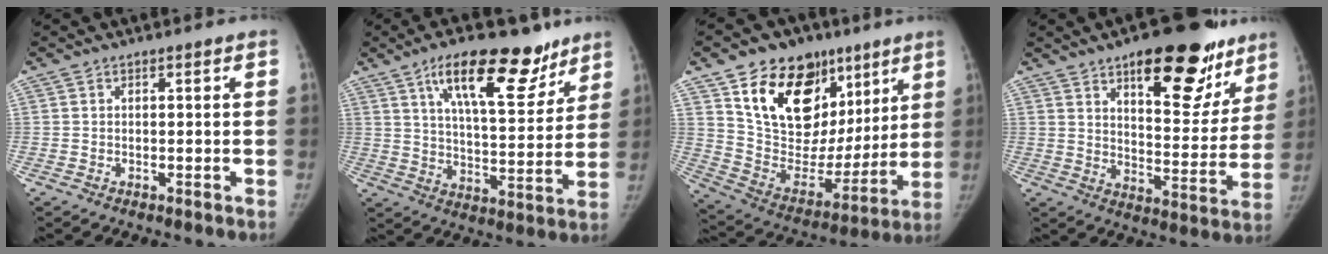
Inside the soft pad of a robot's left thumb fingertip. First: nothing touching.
{"total": 18.2, "force": [11.2, 7.1, 12.4], "torque": [-0.148, -0.050, 0.179]}
{"total": 25.3, "force": [12.6, 16.8, 14.0], "torque": [-0.174, -0.016, 0.224]}
{"total": 22.5, "force": [13.6, 9.4, 15.2], "torque": [-0.146, -0.060, 0.193]}